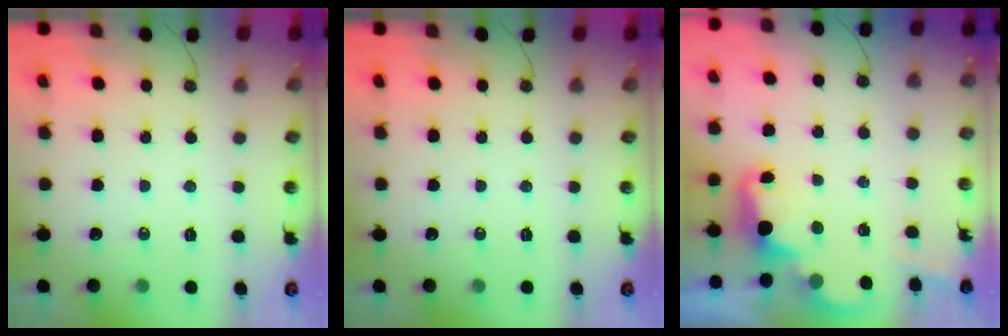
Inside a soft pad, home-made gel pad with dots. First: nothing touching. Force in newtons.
{"total": 0.0}
{"total": 2.5, "press": 2.4, "slide": 0.5}